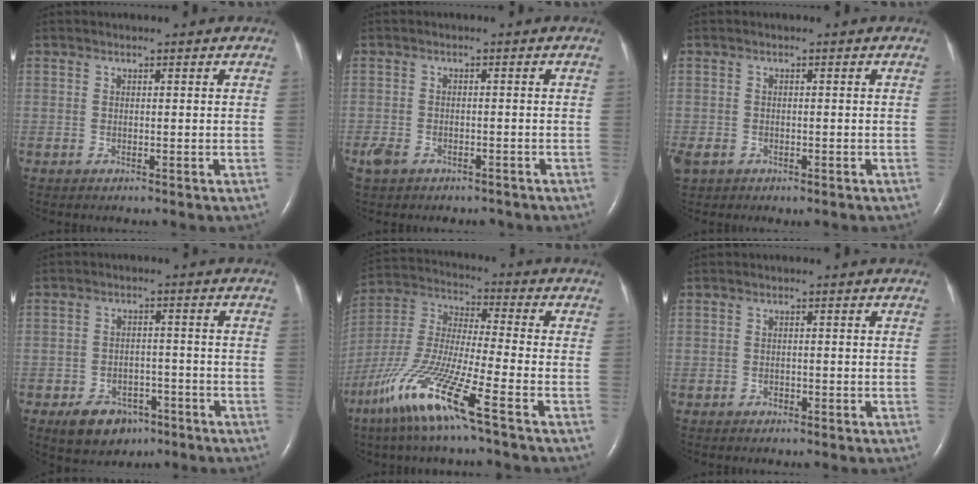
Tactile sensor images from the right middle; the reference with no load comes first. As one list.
[{"total": 5.1, "force": [-3.9, 2.7, 2.0], "torque": [-0.042, -0.001, -0.055]}, {"total": 3.0, "force": [-1.6, 2.2, 1.3], "torque": [-0.035, -0.001, -0.022]}, {"total": 6.7, "force": [-4.1, 4.3, 2.9], "torque": [-0.054, 0.003, -0.058]}, {"total": 15.5, "force": [-8.9, 0.1, 12.8], "torque": [-0.284, -0.040, -0.178]}, {"total": 0.7, "force": [-0.4, 0.4, 0.2], "torque": [-0.002, 0.002, -0.008]}]